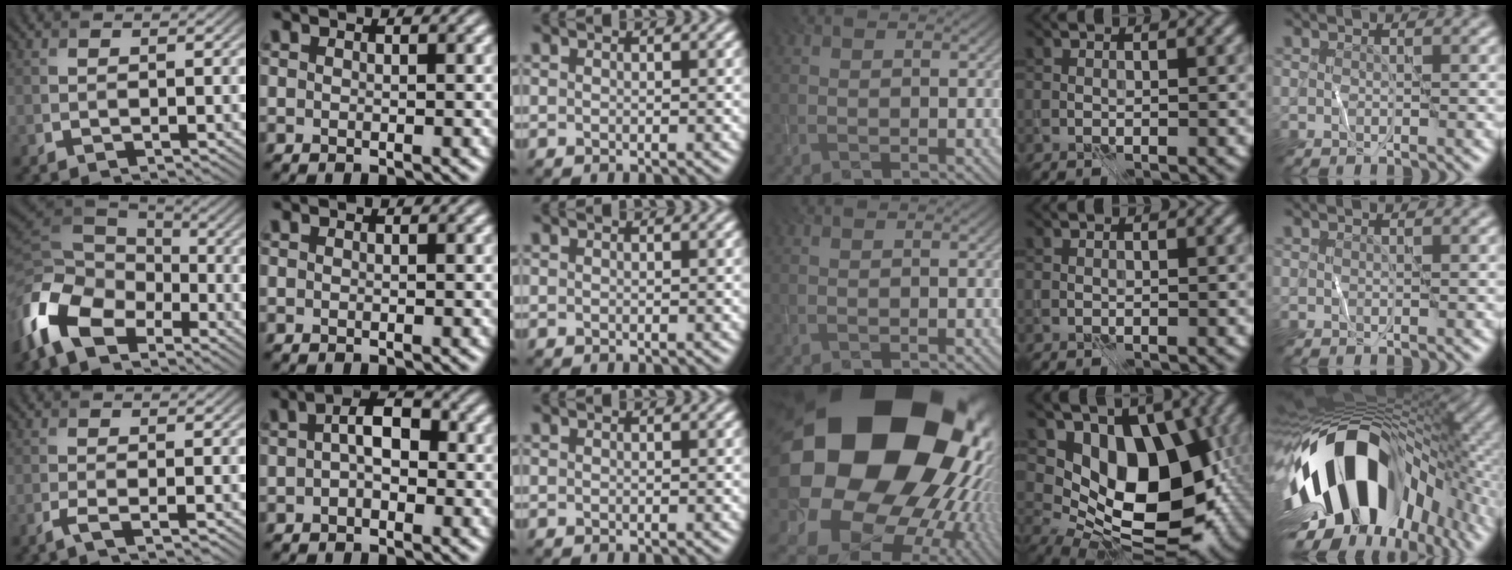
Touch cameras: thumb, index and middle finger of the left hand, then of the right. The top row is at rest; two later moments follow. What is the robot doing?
{"motion": "wipe", "object": "whiteboard"}